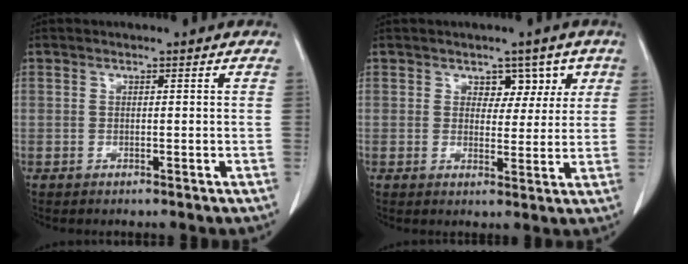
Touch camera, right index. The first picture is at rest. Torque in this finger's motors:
{"motor_torque": [0.04, 0.08, 0.02, 0.00]}